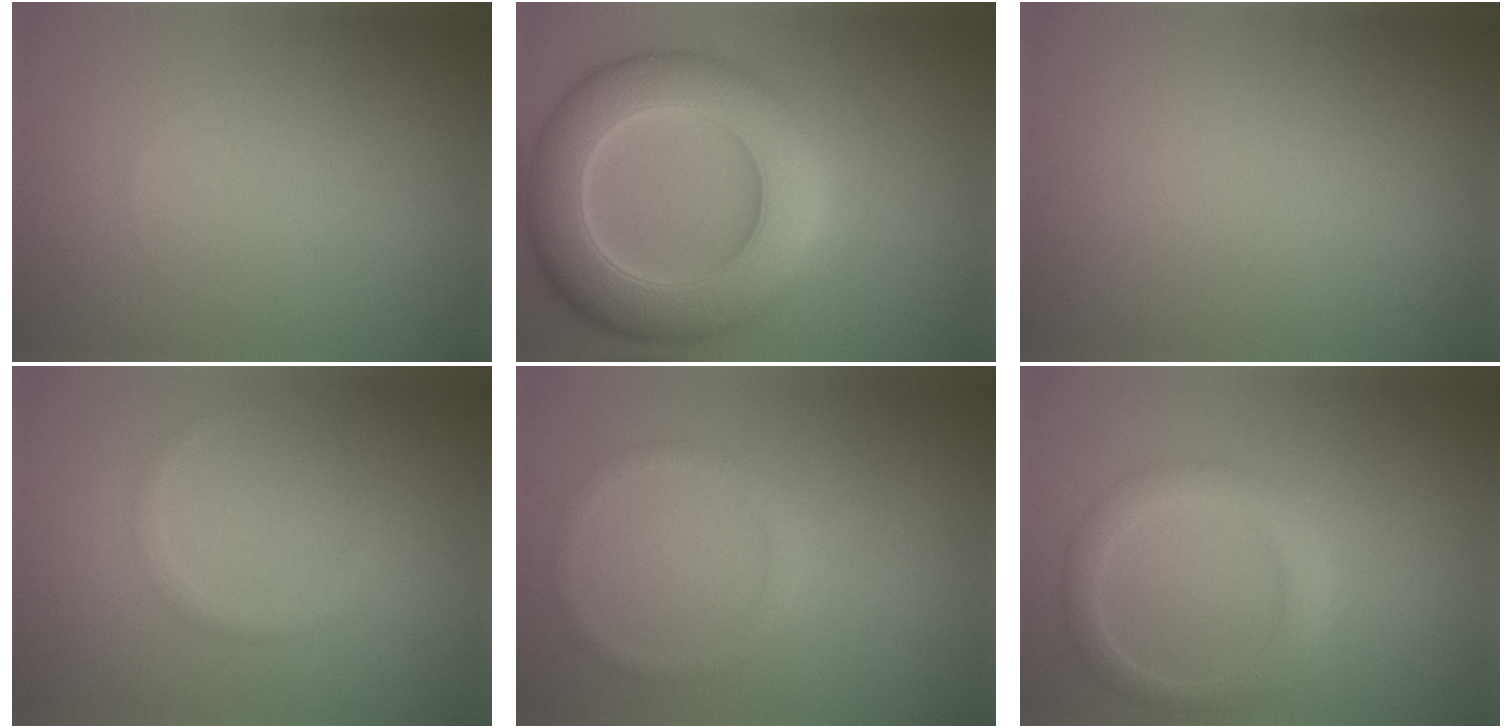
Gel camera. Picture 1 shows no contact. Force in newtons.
{"total": 10.1, "press": 10.1, "slide": 0.3}
{"total": 0.0}
{"total": 0.8, "press": 0.8, "slide": 0.0}
{"total": 1.2, "press": 1.2, "slide": 0.1}
{"total": 2.7, "press": 2.7, "slide": 0.1}